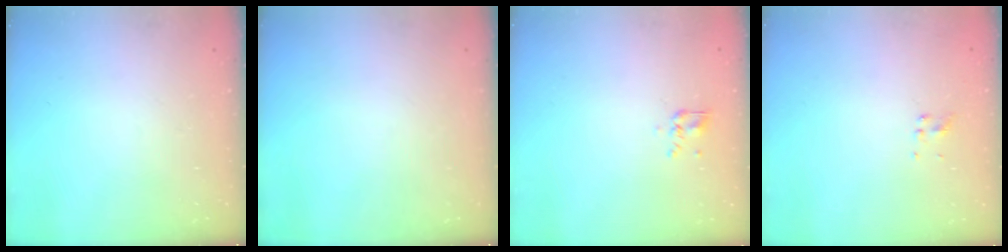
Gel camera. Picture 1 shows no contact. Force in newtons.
{"total": 0.0}
{"total": 3.1, "press": 2.9, "slide": 1.1}
{"total": 2.8, "press": 2.4, "slide": 1.5}